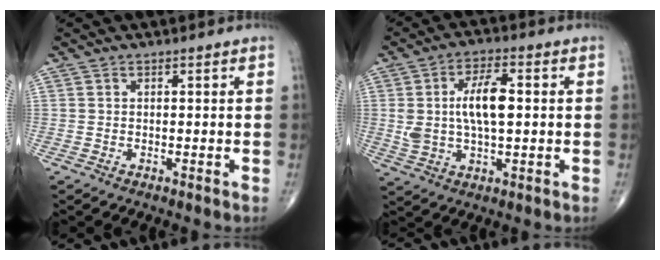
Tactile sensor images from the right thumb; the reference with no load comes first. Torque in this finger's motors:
{"motor_torque": [0.77, 1.21, 0.62, 0.23, 0.35]}